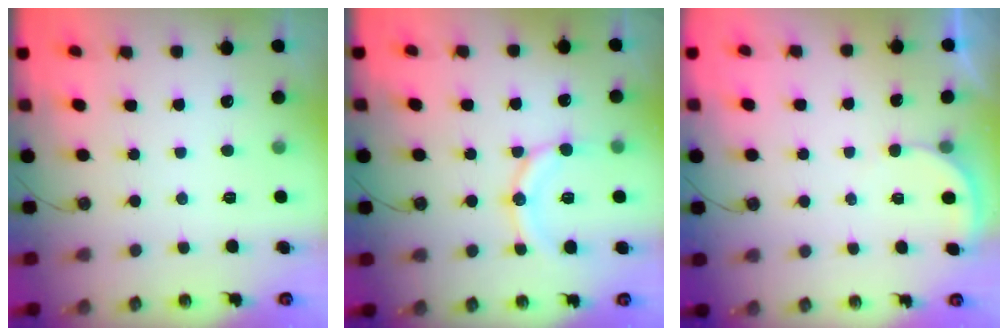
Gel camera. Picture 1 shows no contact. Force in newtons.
{"total": 12.7, "press": 12.4, "slide": 2.7}
{"total": 2.6, "press": 2.6, "slide": 0.2}